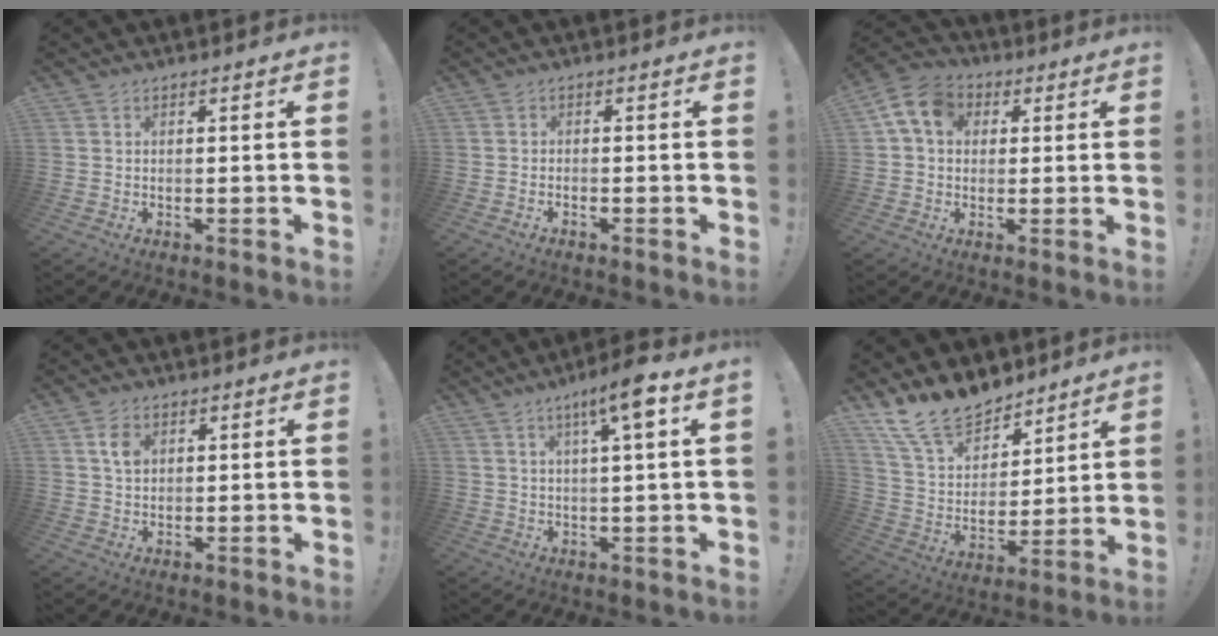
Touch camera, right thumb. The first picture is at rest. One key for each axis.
{"total": 1.0, "fx": -1.0, "fy": 0.1, "fz": 0.4, "tx": -0.011, "ty": 0.004, "tz": -0.016}
{"total": 10.8, "fx": 3.4, "fy": 8.1, "fz": 6.2, "tx": -0.108, "ty": 0.007, "tz": 0.071}
{"total": 4.2, "fx": 1.6, "fy": 2.8, "fz": 2.7, "tx": -0.039, "ty": -0.002, "tz": 0.027}
{"total": 8.3, "fx": 3.7, "fy": 0.4, "fz": 7.4, "tx": -0.117, "ty": -0.012, "tz": 0.055}
{"total": 16.7, "fx": 13.1, "fy": 8.4, "fz": 5.8, "tx": -0.121, "ty": -0.099, "tz": 0.250}